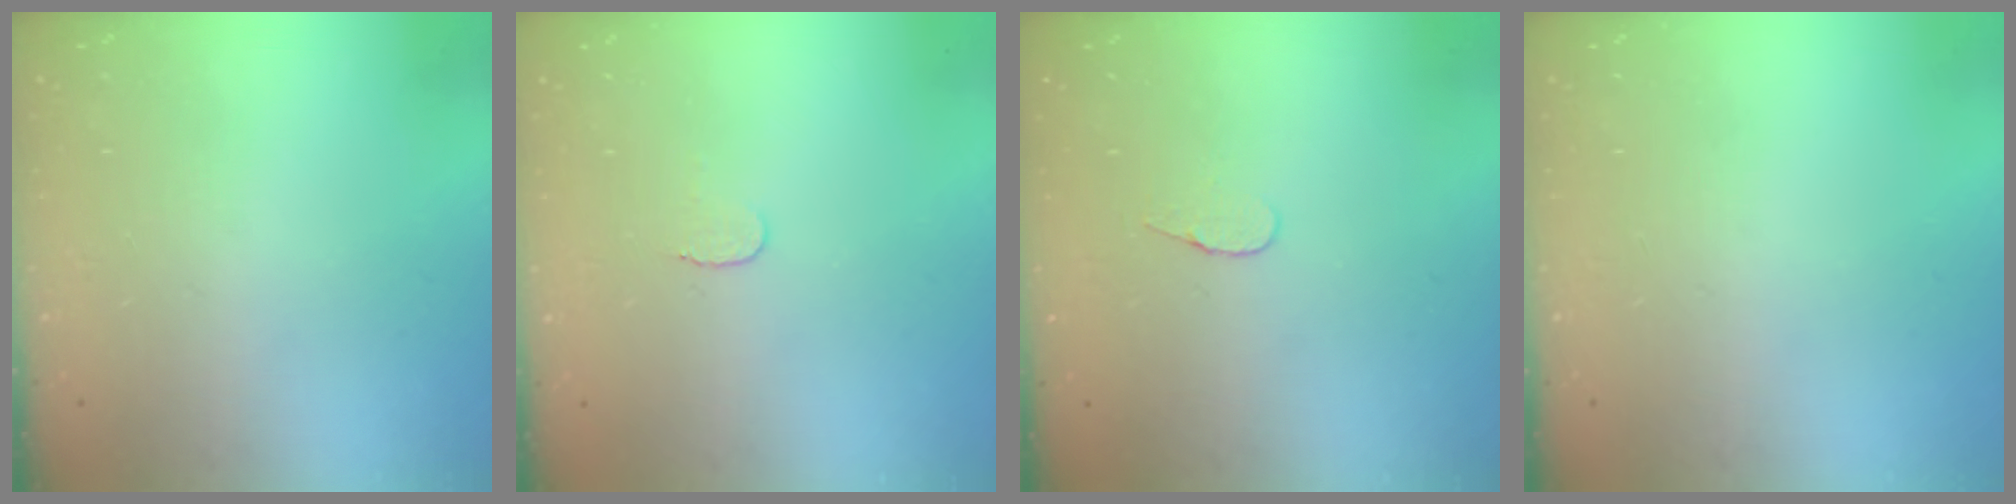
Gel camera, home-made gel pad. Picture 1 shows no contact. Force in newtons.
{"total": 3.6, "press": 3.6, "slide": 0.4}
{"total": 4.0, "press": 4.0, "slide": 0.4}
{"total": 0.0}